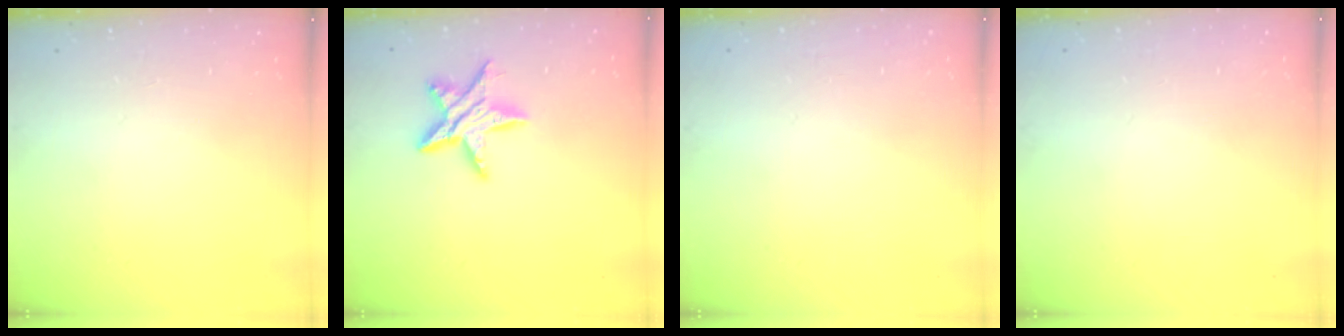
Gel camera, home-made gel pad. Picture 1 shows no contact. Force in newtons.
{"total": 11.7, "press": 11.7, "slide": 0.8}
{"total": 0.0}
{"total": 0.0}